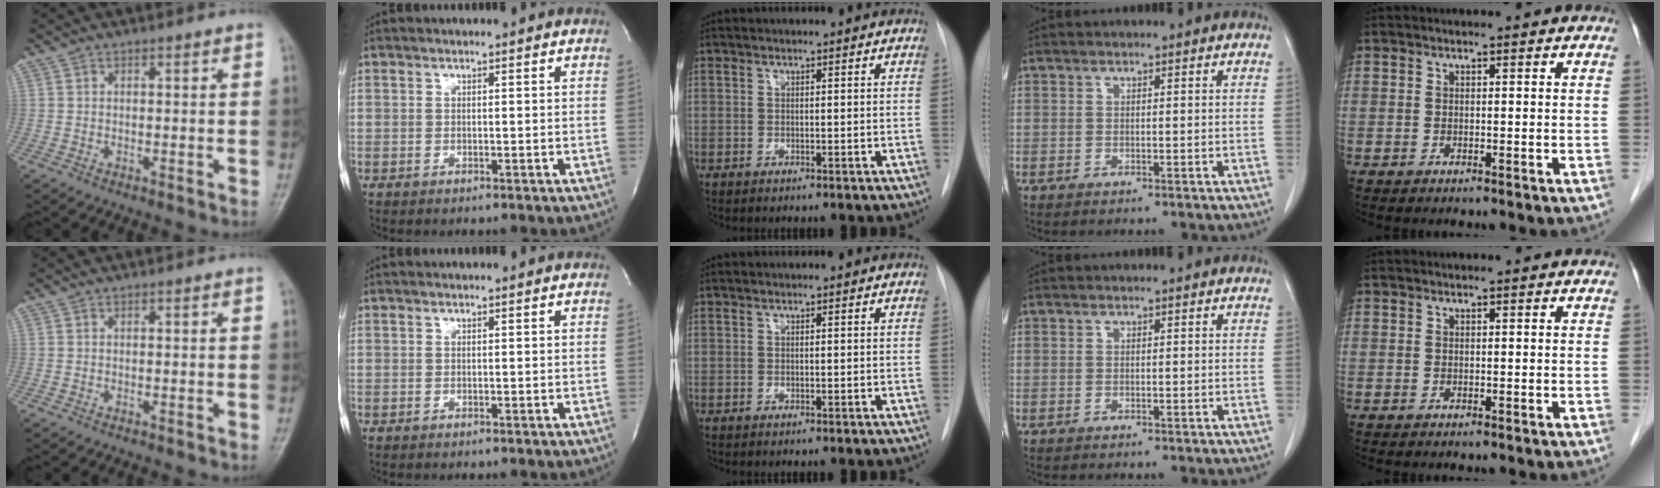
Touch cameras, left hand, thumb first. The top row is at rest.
{}